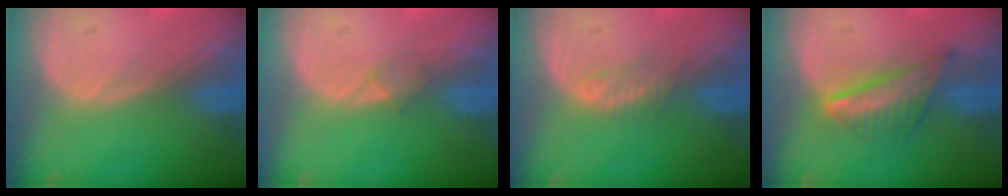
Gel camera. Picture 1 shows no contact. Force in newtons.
{"total": 1.4, "press": 1.4, "slide": 0.1}
{"total": 1.8, "press": 1.8, "slide": 0.1}
{"total": 6.9, "press": 6.0, "slide": 3.3}